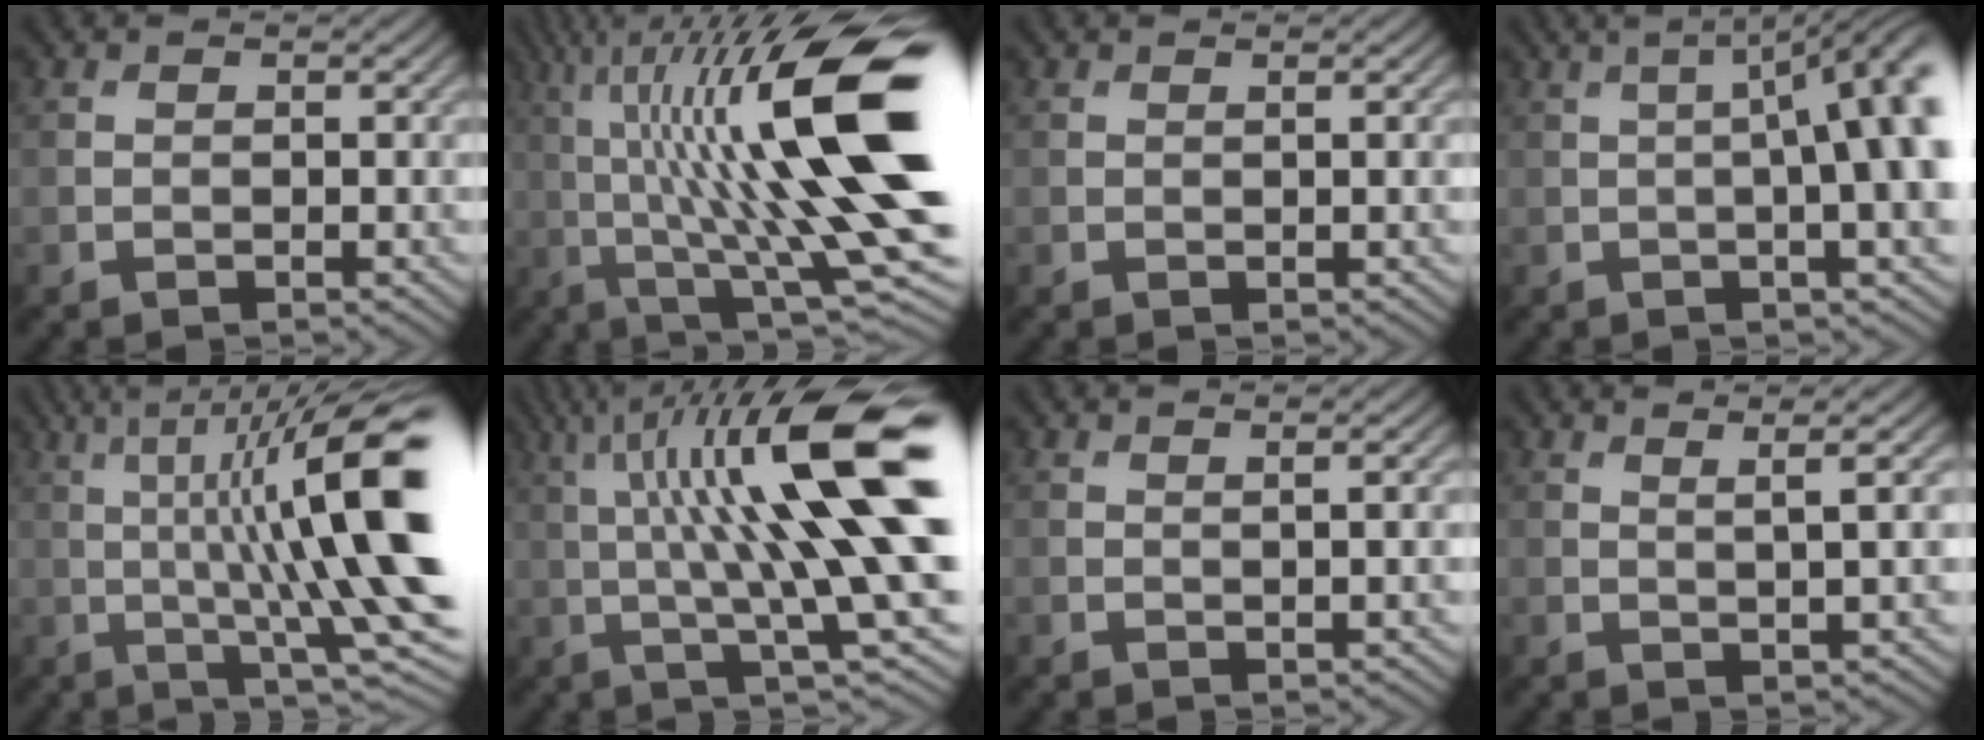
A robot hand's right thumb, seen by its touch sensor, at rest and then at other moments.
{"total": 19.5, "force": [3.6, 5.1, 18.4], "torque": [-0.306, 0.035, 0.077]}
{"total": 1.2, "force": [0.3, 0.3, 1.1], "torque": [-0.012, 0.007, 0.003]}
{"total": 14.1, "force": [1.3, 4.5, 13.3], "torque": [-0.143, 0.032, 0.010]}
{"total": 17.8, "force": [1.6, 4.5, 17.2], "torque": [-0.262, 0.027, 0.038]}
{"total": 17.7, "force": [3.5, 3.9, 16.9], "torque": [-0.281, 0.024, 0.079]}
{"total": 2.4, "force": [0.6, 0.6, 2.3], "torque": [-0.028, 0.011, 0.009]}
{"total": 4.4, "force": [1.8, 0.6, 3.9], "torque": [-0.063, 0.016, 0.035]}